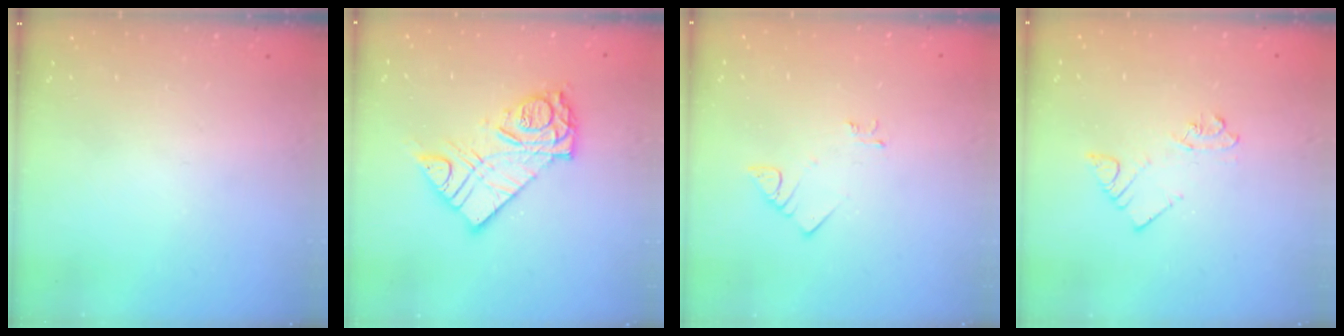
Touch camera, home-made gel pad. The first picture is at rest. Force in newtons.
{"total": 13.4, "press": 13.3, "slide": 1.3}
{"total": 2.9, "press": 2.9, "slide": 0.3}
{"total": 3.4, "press": 3.3, "slide": 0.3}